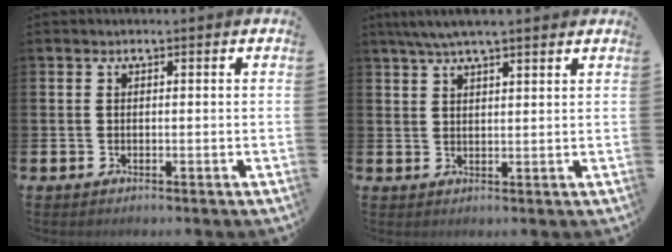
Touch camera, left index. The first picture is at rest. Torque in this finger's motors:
{"motor_torque": [0.83, -0.96, 1.05, 0.21]}